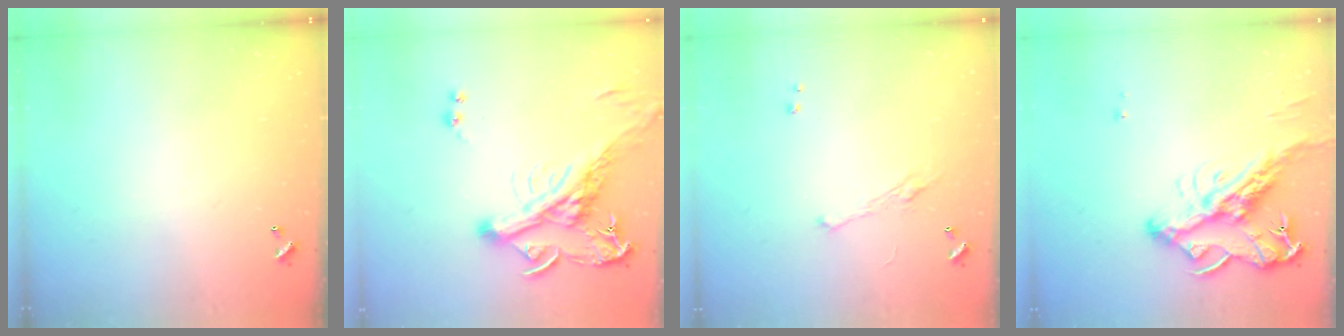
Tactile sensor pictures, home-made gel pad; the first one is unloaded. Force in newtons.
{"total": 8.1, "press": 7.8, "slide": 2.3}
{"total": 2.3, "press": 2.1, "slide": 0.8}
{"total": 16.1, "press": 16.0, "slide": 2.4}